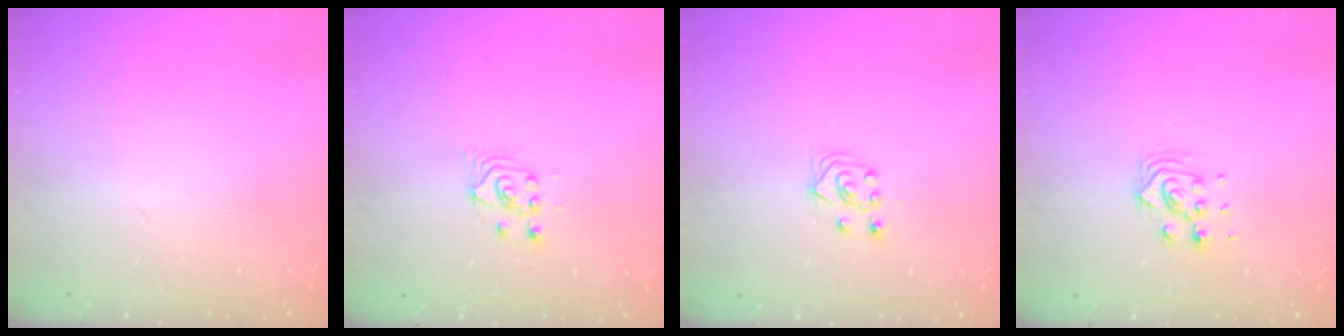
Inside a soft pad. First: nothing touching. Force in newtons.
{"total": 2.6, "press": 2.6, "slide": 0.1}
{"total": 2.6, "press": 2.5, "slide": 1.0}
{"total": 6.9, "press": 6.9, "slide": 0.4}